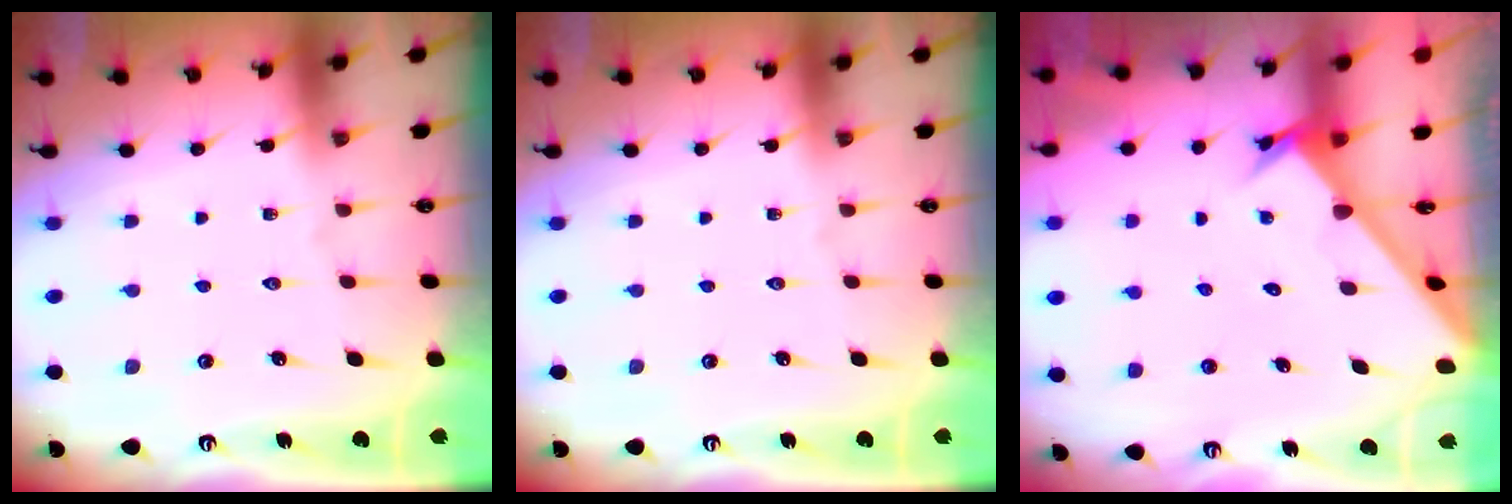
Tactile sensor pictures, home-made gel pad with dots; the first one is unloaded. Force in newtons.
{"total": 0.0}
{"total": 2.4, "press": 2.4, "slide": 0.2}